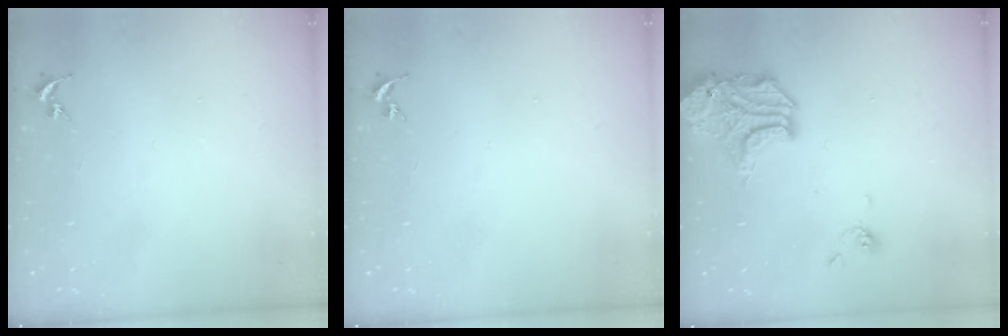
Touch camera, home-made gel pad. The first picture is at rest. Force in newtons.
{"total": 0.0}
{"total": 16.4, "press": 16.1, "slide": 3.1}